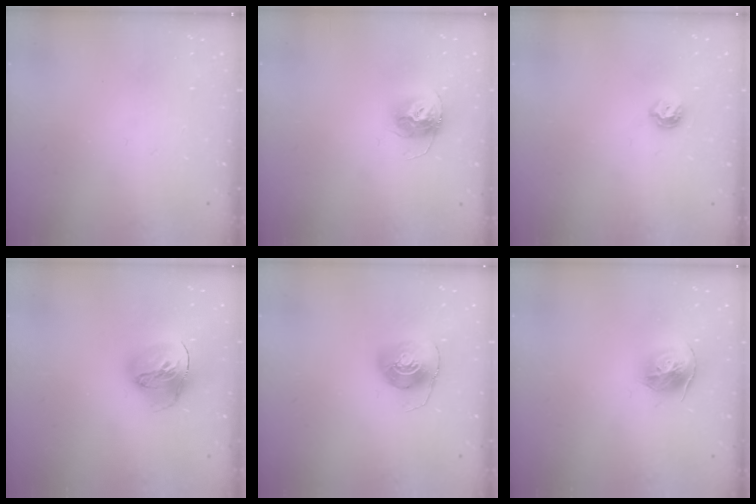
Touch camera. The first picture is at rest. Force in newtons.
{"total": 12.4, "press": 12.4, "slide": 1.0}
{"total": 5.2, "press": 5.1, "slide": 0.8}
{"total": 16.9, "press": 16.8, "slide": 1.7}
{"total": 8.8, "press": 8.8, "slide": 0.1}
{"total": 12.5, "press": 12.4, "slide": 1.3}